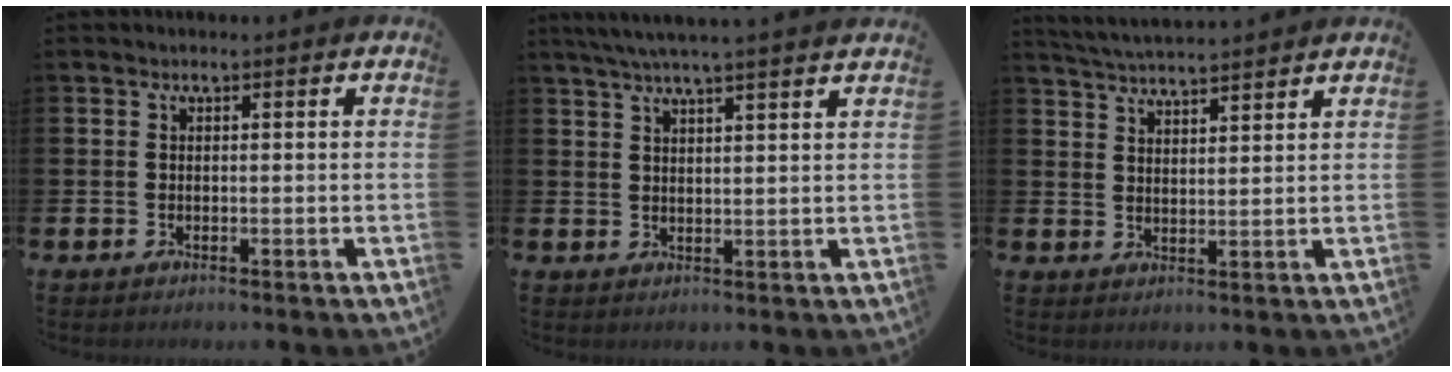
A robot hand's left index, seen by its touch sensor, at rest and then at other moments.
{"total": 4.8, "force": [4.4, -0.6, 1.8], "torque": [-0.050, -0.009, 0.081]}
{"total": 4.2, "force": [4.2, -0.1, 0.2], "torque": [-0.011, -0.027, 0.074]}